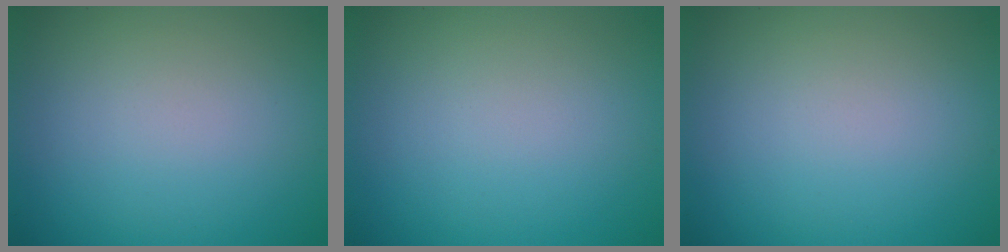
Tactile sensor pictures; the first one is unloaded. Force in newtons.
{"total": 0.0}
{"total": 0.0}